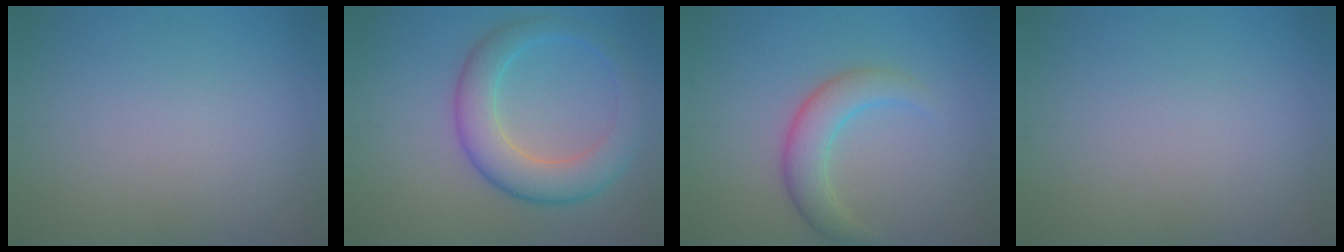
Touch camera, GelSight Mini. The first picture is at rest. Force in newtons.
{"total": 5.9, "press": 5.9, "slide": 0.2}
{"total": 3.9, "press": 3.9, "slide": 0.1}
{"total": 0.0}